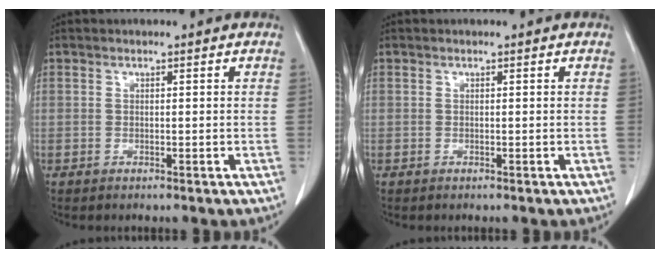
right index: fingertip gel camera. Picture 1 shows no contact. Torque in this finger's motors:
{"motor_torque": [-0.09, 0.03, 0.02, 0.00]}